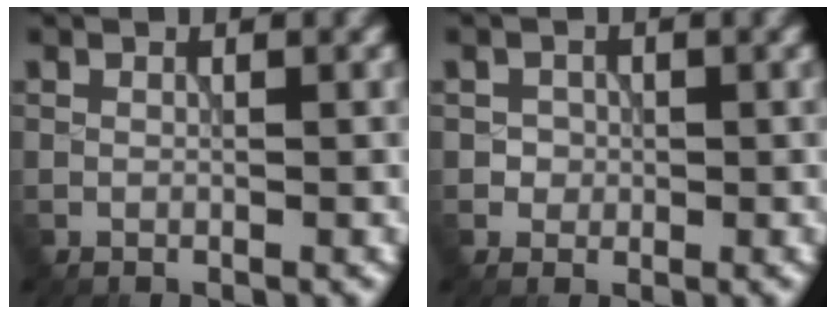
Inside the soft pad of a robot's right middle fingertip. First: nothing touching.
{"total": 1.3, "force": [0.0, 1.3, 0.3], "torque": [0.006, -0.004, 0.002]}